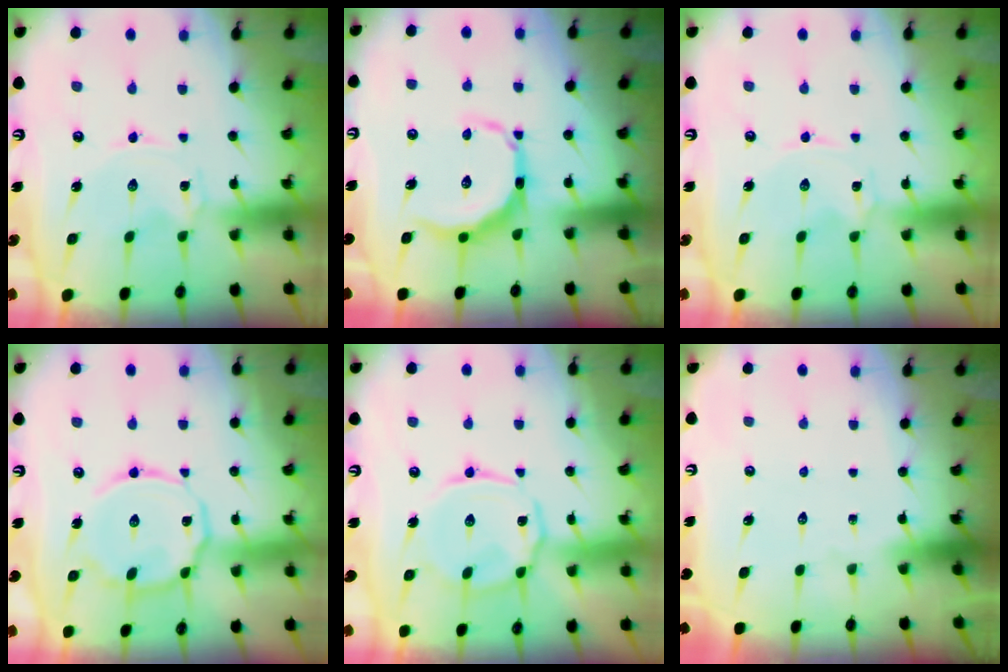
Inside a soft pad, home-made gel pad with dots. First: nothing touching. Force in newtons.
{"total": 11.0, "press": 11.0, "slide": 0.4}
{"total": 0.0}
{"total": 11.2, "press": 11.2, "slide": 0.7}
{"total": 9.5, "press": 9.5, "slide": 0.5}
{"total": 0.0}